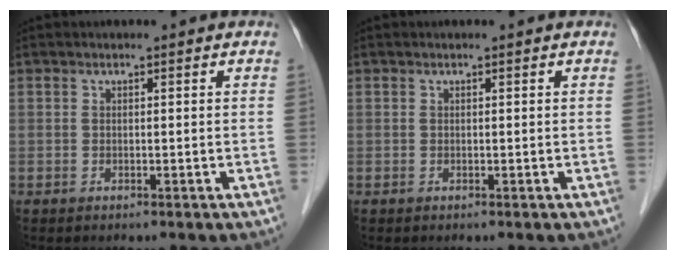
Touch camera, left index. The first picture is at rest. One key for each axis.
{"total": 0.0}